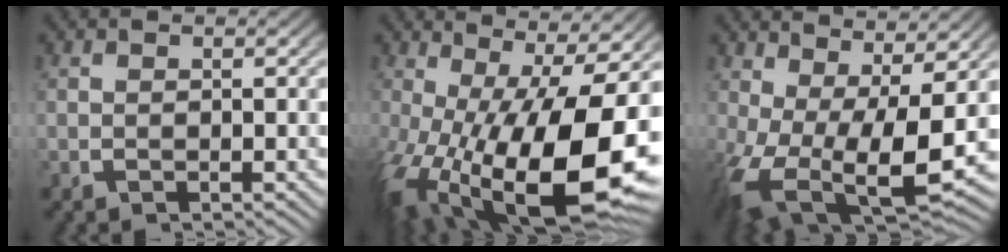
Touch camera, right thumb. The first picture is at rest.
{"total": 20.4, "force": [-3.7, 11.5, 16.4], "torque": [-0.304, -0.082, -0.002]}
{"total": 12.5, "force": [-1.8, 7.4, 9.9], "torque": [-0.206, -0.060, 0.002]}